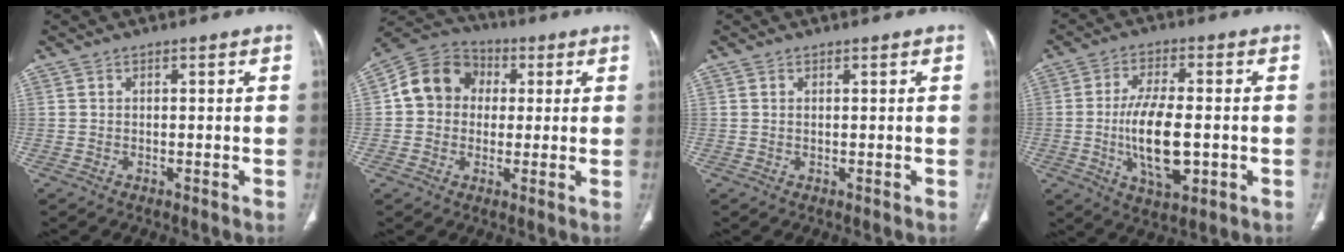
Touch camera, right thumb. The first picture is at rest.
{"total": 11.0, "force": [1.4, 9.5, 5.2], "torque": [-0.073, 0.021, 0.011]}
{"total": 0.0}
{"total": 12.7, "force": [-1.9, 5.5, 11.3], "torque": [-0.198, -0.004, -0.027]}